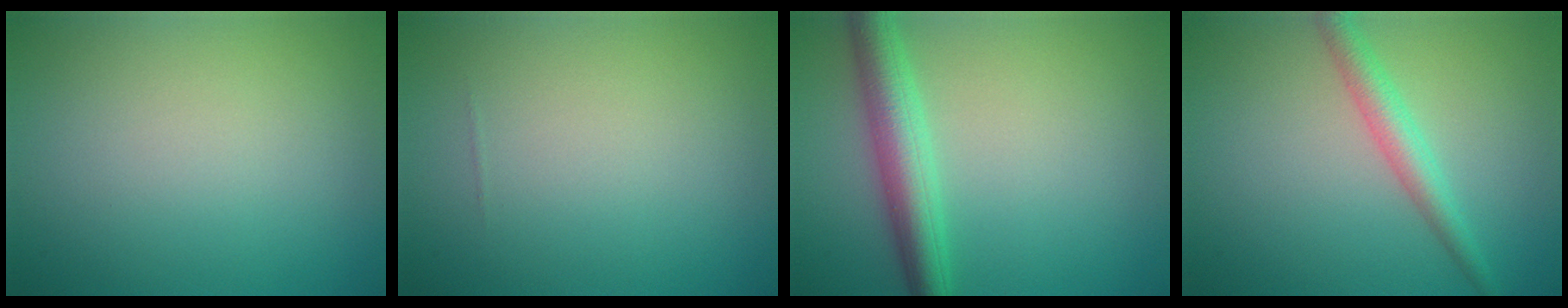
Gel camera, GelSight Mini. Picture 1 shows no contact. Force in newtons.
{"total": 0.0}
{"total": 4.7, "press": 4.7, "slide": 0.1}
{"total": 2.9, "press": 2.9, "slide": 0.1}